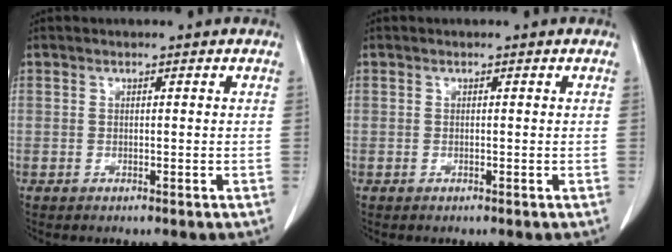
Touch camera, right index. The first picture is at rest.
{"total": 0.0}